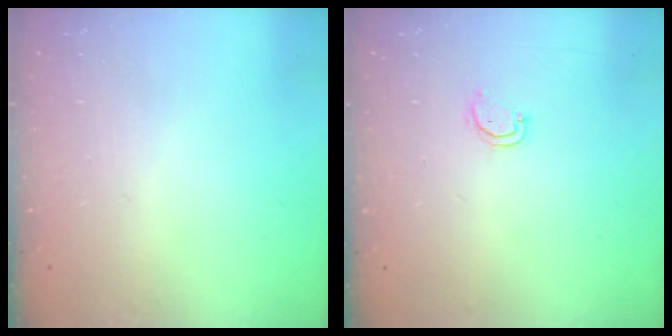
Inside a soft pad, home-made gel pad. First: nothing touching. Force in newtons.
{"total": 2.7, "press": 2.6, "slide": 0.3}